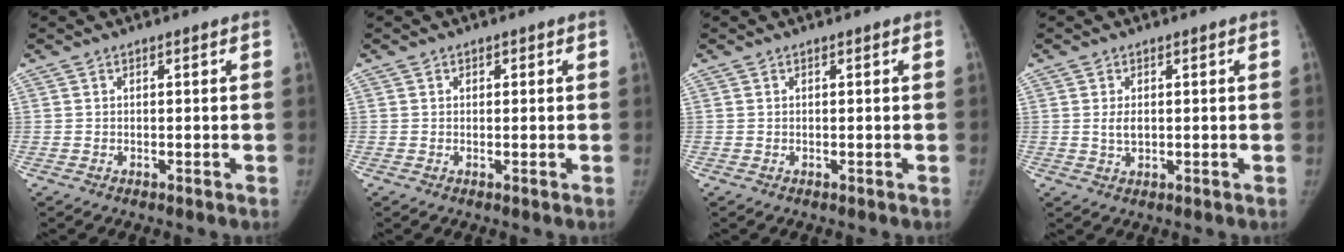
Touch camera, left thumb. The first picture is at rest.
{"total": 0.9, "force": [0.4, 0.8, 0.2], "torque": [0.011, 0.000, 0.003]}
{"total": 0.0}
{"total": 2.4, "force": [0.3, 1.4, 1.9], "torque": [-0.035, -0.006, 0.008]}